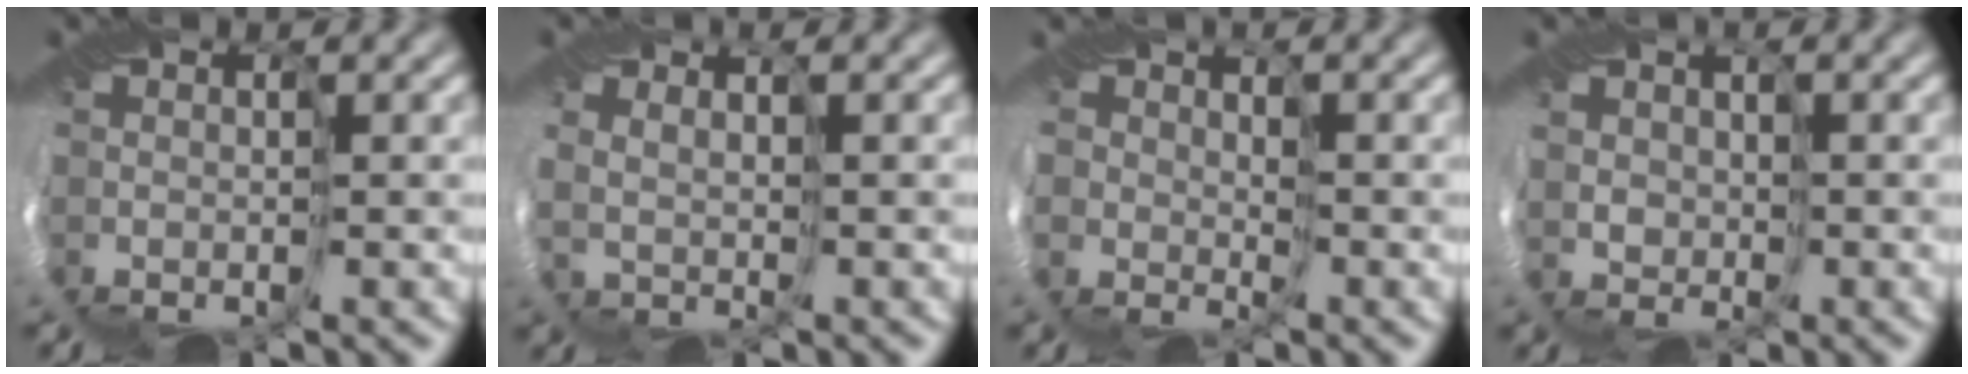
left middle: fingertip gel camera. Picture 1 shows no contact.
{"total": 2.3, "force": [2.1, -0.5, -0.9], "torque": [0.010, 0.011, 0.026]}
{"total": 1.8, "force": [0.8, 1.5, -0.2], "torque": [-0.012, -0.007, 0.026]}
{"total": 2.3, "force": [1.4, -0.1, -1.9], "torque": [0.023, 0.005, 0.027]}